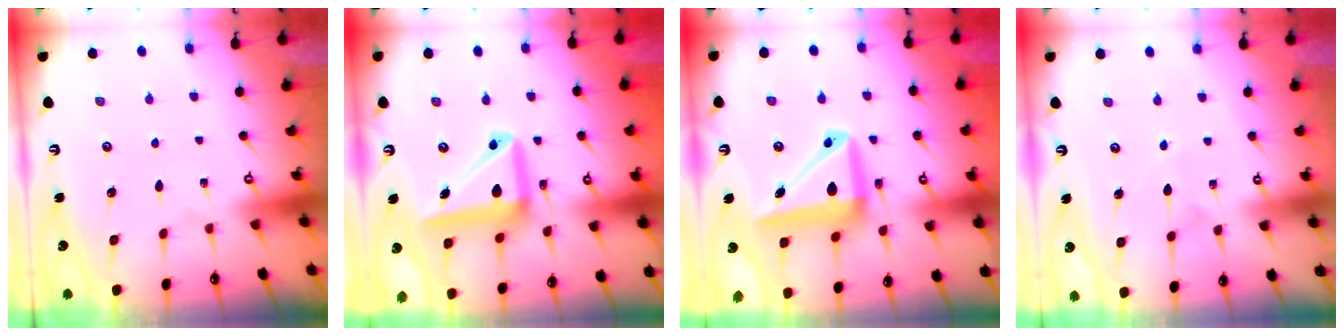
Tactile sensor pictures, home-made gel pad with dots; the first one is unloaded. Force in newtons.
{"total": 15.7, "press": 15.5, "slide": 2.4}
{"total": 15.3, "press": 15.1, "slide": 2.4}
{"total": 2.9, "press": 2.9, "slide": 0.3}